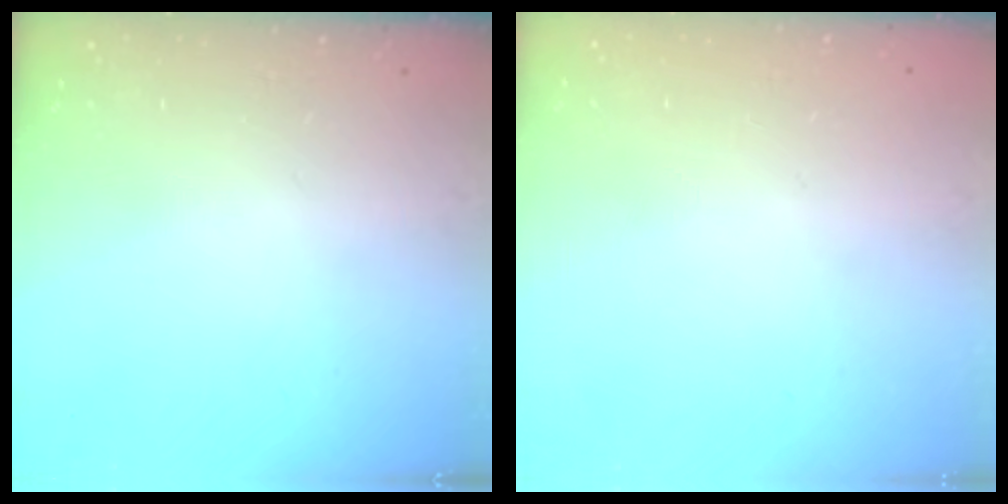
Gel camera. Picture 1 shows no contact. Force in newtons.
{"total": 0.0}